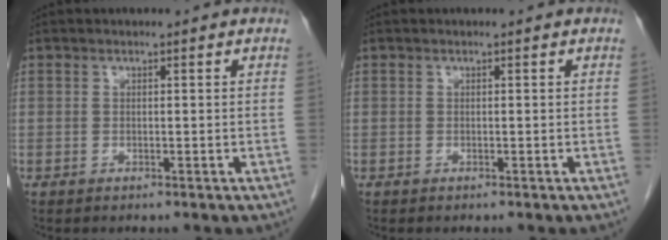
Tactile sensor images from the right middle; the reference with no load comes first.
{"total": 0.0}